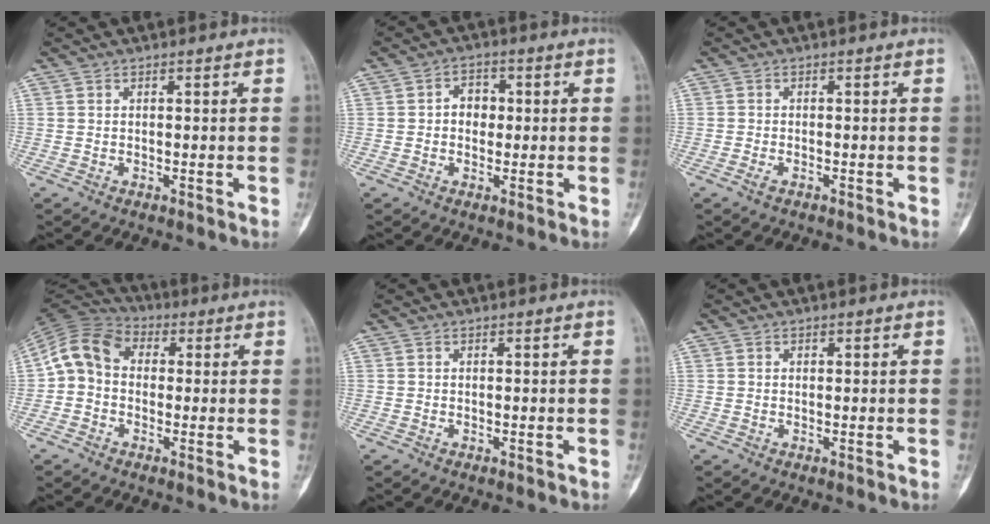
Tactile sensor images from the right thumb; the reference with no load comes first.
{"total": 4.0, "force": [0.1, 3.2, 2.4], "torque": [-0.012, 0.010, -0.007]}
{"total": 1.2, "force": [-0.7, 0.5, 0.8], "torque": [-0.021, 0.001, -0.015]}
{"total": 9.6, "force": [0.3, 7.7, 5.7], "torque": [-0.092, 0.030, -0.013]}
{"total": 0.0}
{"total": 0.0}